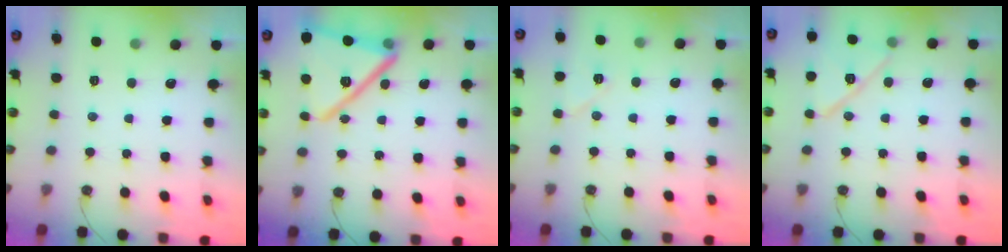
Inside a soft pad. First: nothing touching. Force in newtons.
{"total": 20.9, "press": 20.4, "slide": 4.5}
{"total": 5.9, "press": 5.8, "slide": 0.8}
{"total": 12.7, "press": 12.7, "slide": 1.4}